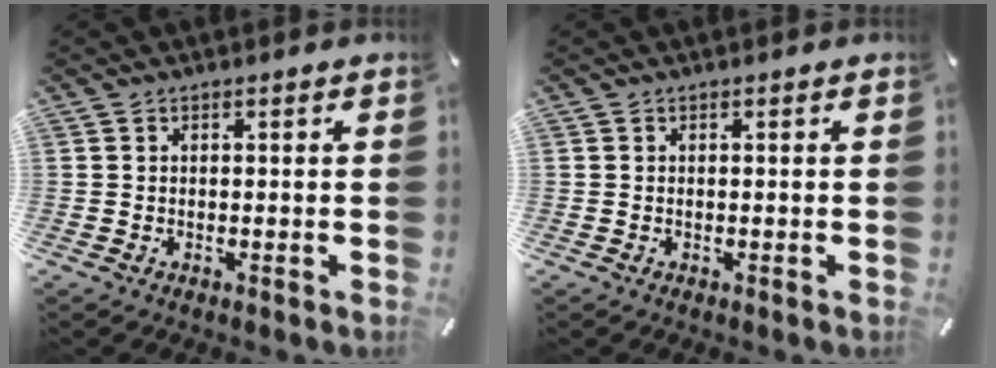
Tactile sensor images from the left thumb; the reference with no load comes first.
{"total": 0.0}